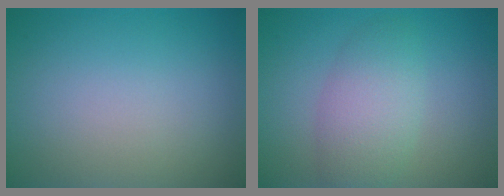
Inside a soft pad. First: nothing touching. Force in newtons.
{"total": 4.2, "press": 4.2, "slide": 0.3}